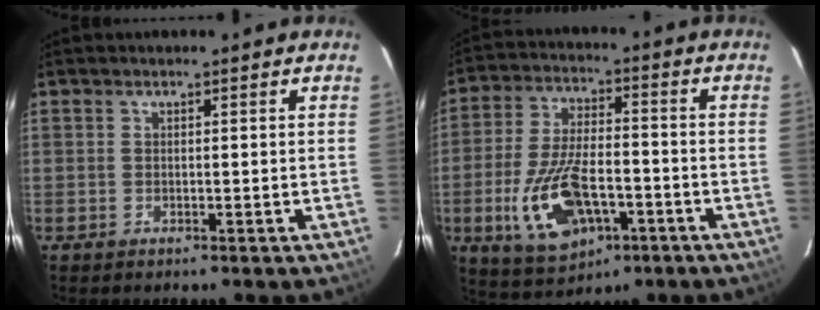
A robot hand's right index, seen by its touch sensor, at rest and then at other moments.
{"total": 15.2, "force": [-5.6, 7.1, 12.3], "torque": [-0.263, -0.011, -0.088]}